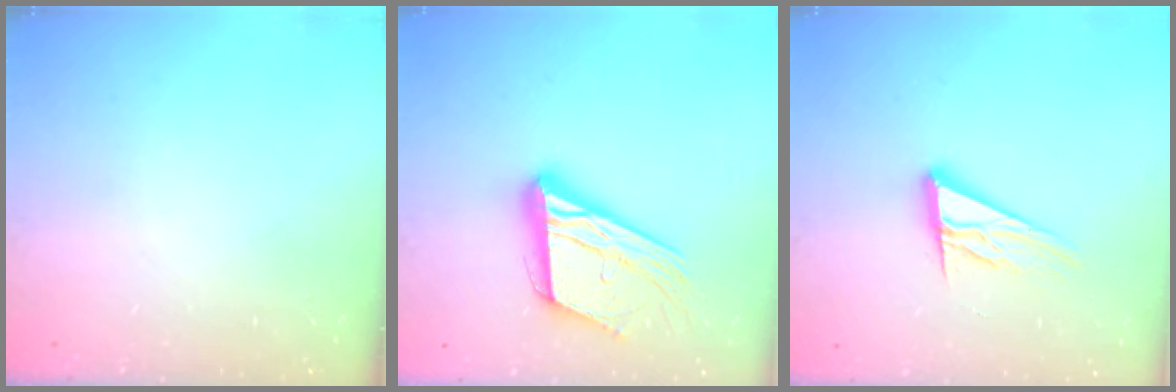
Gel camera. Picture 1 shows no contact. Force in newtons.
{"total": 19.6, "press": 19.4, "slide": 2.8}
{"total": 12.4, "press": 12.2, "slide": 2.2}